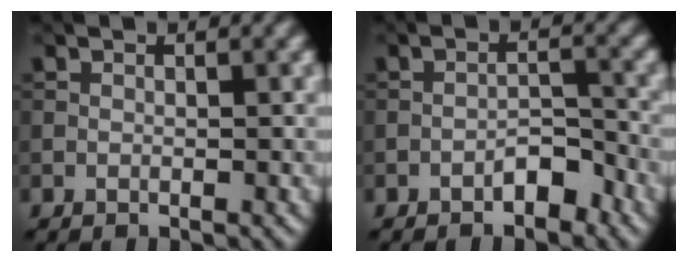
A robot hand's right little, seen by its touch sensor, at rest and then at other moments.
{"total": 2.5, "force": [-1.8, 0.9, 1.4], "torque": [-0.016, 0.012, -0.031]}